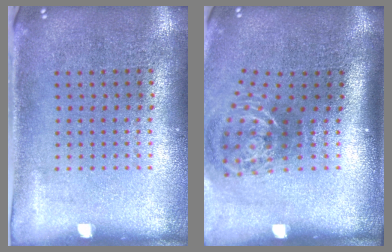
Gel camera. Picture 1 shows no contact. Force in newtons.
{"total": 2.0, "press": 1.2, "slide": 1.6}